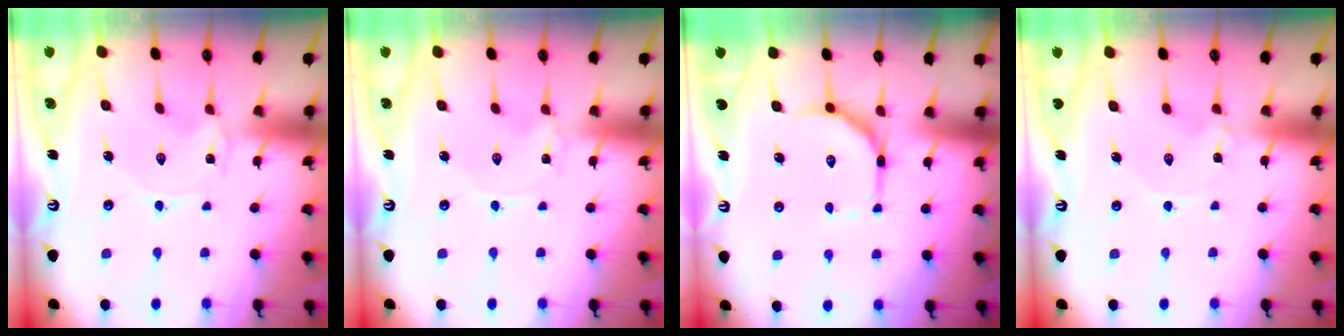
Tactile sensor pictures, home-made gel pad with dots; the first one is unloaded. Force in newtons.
{"total": 0.0}
{"total": 8.4, "press": 8.4, "slide": 1.0}
{"total": 0.0}